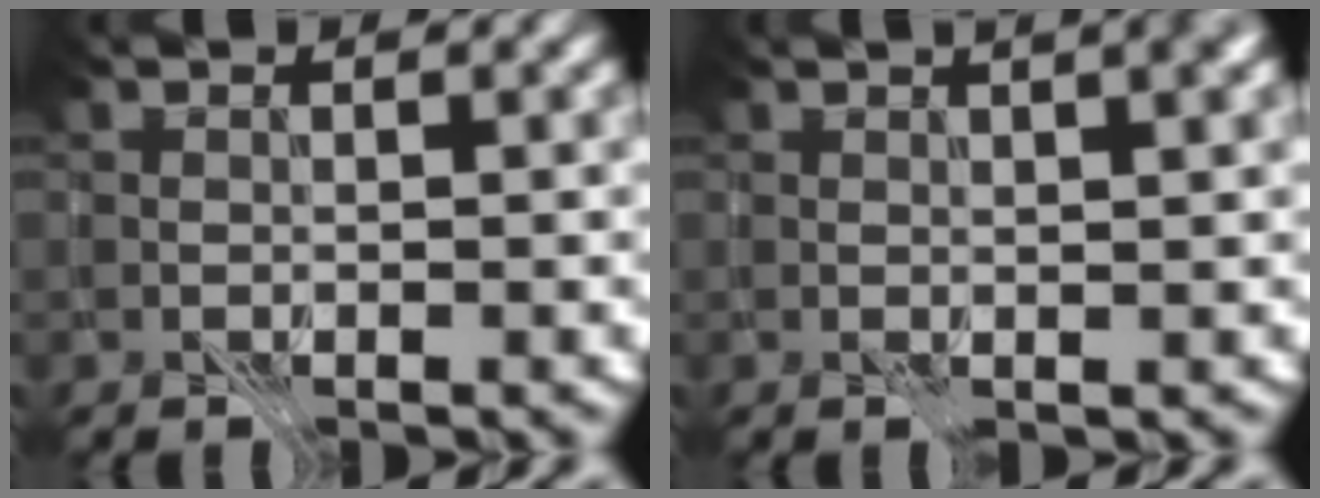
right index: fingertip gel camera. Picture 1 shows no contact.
{"total": 4.6, "force": [1.9, 1.8, 3.7], "torque": [-0.016, 0.027, -0.002]}